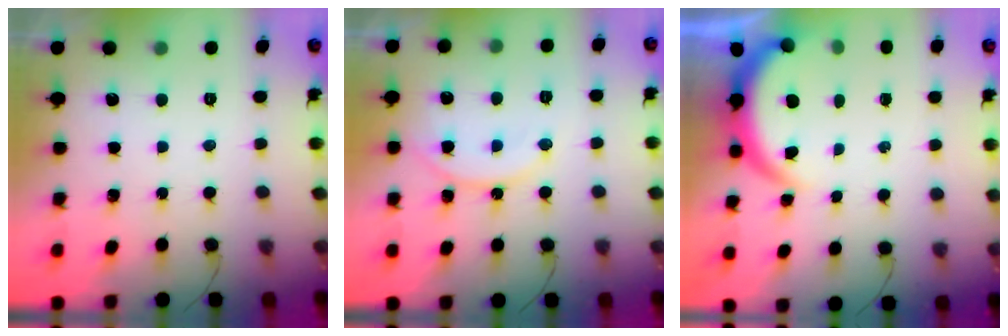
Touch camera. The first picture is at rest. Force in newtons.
{"total": 11.4, "press": 11.4, "slide": 0.7}
{"total": 3.7, "press": 3.7, "slide": 0.1}